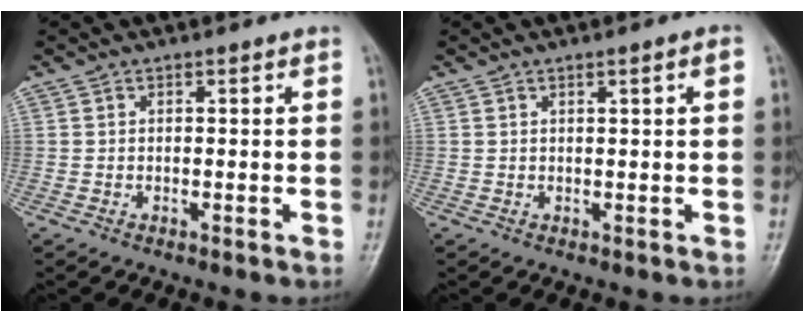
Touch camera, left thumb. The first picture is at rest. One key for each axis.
{"total": 2.0, "fx": 0.7, "fy": 0.1, "fz": 1.8, "tx": -0.030, "ty": 0.001, "tz": 0.012}